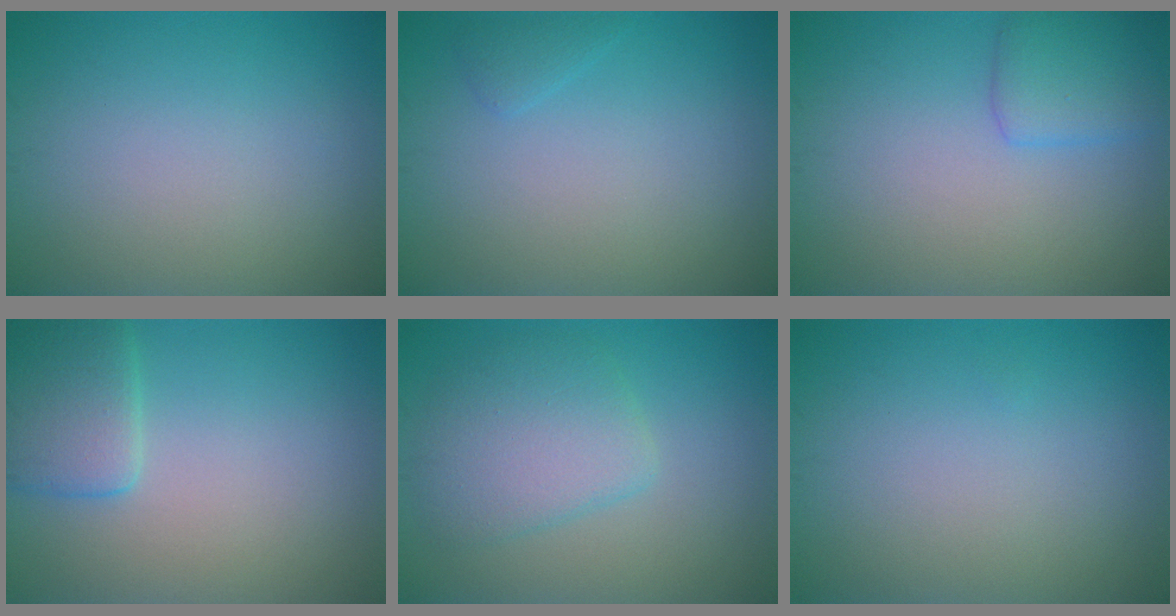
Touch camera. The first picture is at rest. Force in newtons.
{"total": 0.9, "press": 0.9, "slide": 0.1}
{"total": 2.7, "press": 2.7, "slide": 0.0}
{"total": 3.6, "press": 3.6, "slide": 0.4}
{"total": 4.4, "press": 4.4, "slide": 0.2}
{"total": 0.0}